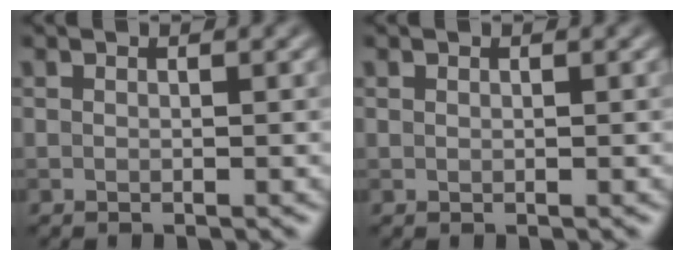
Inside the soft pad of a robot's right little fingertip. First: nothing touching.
{"total": 0.0}